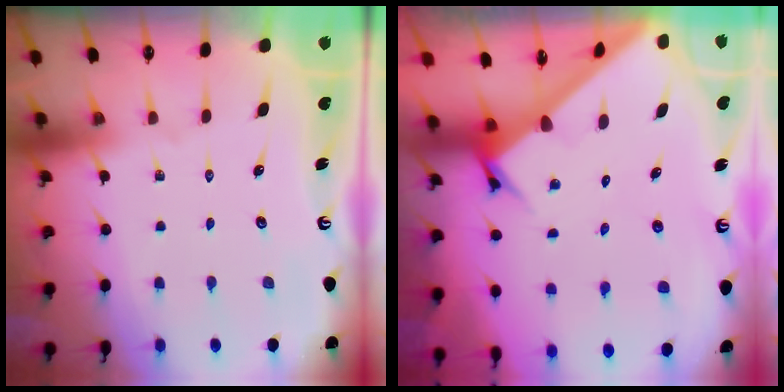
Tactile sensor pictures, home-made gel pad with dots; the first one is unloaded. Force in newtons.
{"total": 2.9, "press": 2.9, "slide": 0.2}